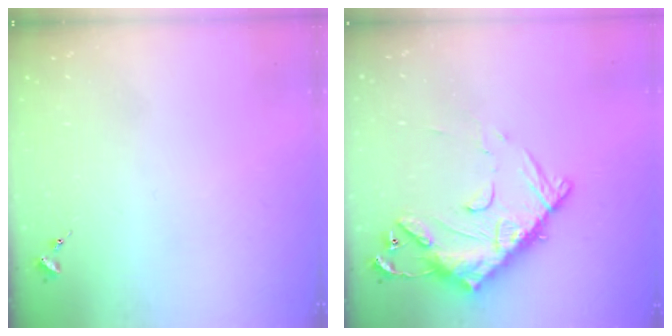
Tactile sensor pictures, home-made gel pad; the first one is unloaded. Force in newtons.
{"total": 15.5, "press": 15.4, "slide": 1.5}